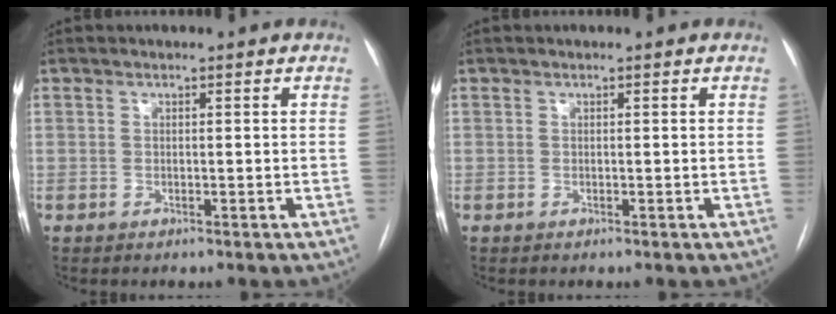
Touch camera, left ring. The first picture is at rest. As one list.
[{"total": 0.0}]